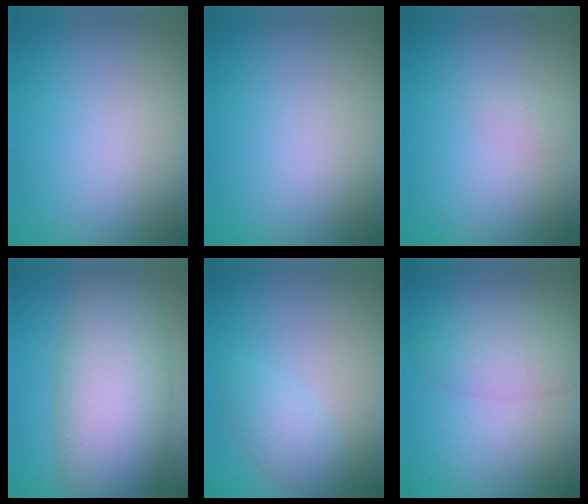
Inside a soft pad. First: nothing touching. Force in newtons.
{"total": 0.0}
{"total": 0.8, "press": 0.8, "slide": 0.0}
{"total": 10.9, "press": 10.9, "slide": 0.3}
{"total": 2.3, "press": 2.3, "slide": 0.1}
{"total": 2.4, "press": 2.4, "slide": 0.2}